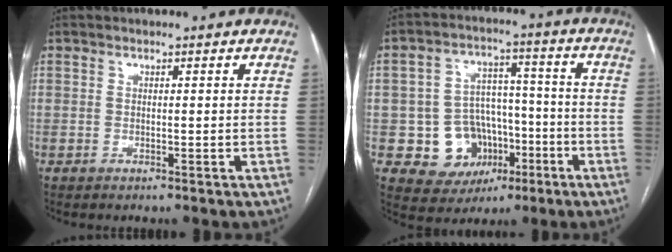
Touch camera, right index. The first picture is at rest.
{"total": 11.1, "force": [-3.4, 9.6, 4.3], "torque": [-0.060, 0.033, -0.037]}